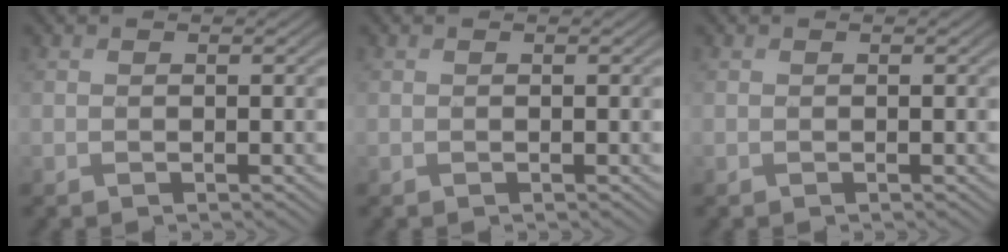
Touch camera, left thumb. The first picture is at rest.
{"total": 0.0}
{"total": 0.0}